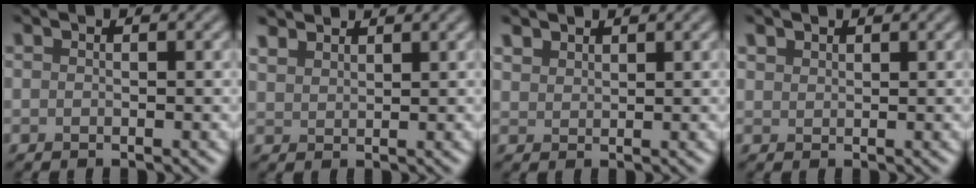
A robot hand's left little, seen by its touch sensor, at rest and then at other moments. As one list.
[{"total": 2.8, "force": [2.6, 0.9, 0.6], "torque": [-0.023, 0.006, 0.055]}, {"total": 1.7, "force": [1.5, 0.7, 0.2], "torque": [-0.010, 0.003, 0.035]}, {"total": 1.1, "force": [0.9, 0.6, 0.1], "torque": [-0.003, 0.001, 0.022]}]